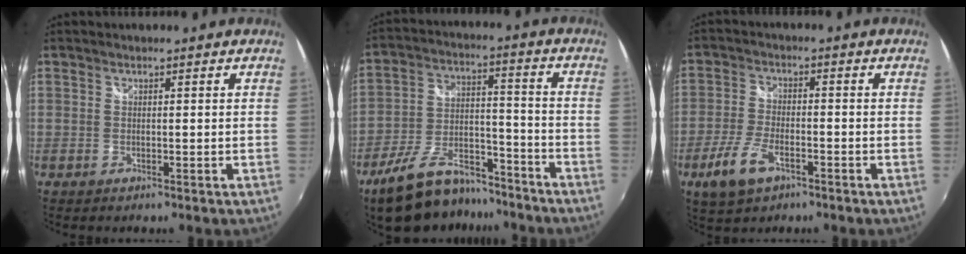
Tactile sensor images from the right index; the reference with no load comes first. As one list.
[{"total": 17.4, "force": [-13.5, 7.5, 8.0], "torque": [-0.161, 0.015, -0.212]}, {"total": 8.2, "force": [-4.5, 3.9, 5.7], "torque": [-0.135, -0.009, -0.081]}]